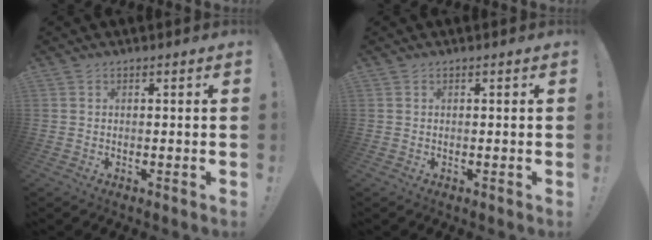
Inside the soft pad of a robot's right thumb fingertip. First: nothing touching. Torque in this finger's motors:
{"motor_torque": [-0.03, -0.01, -0.10, 0.10, 0.01]}